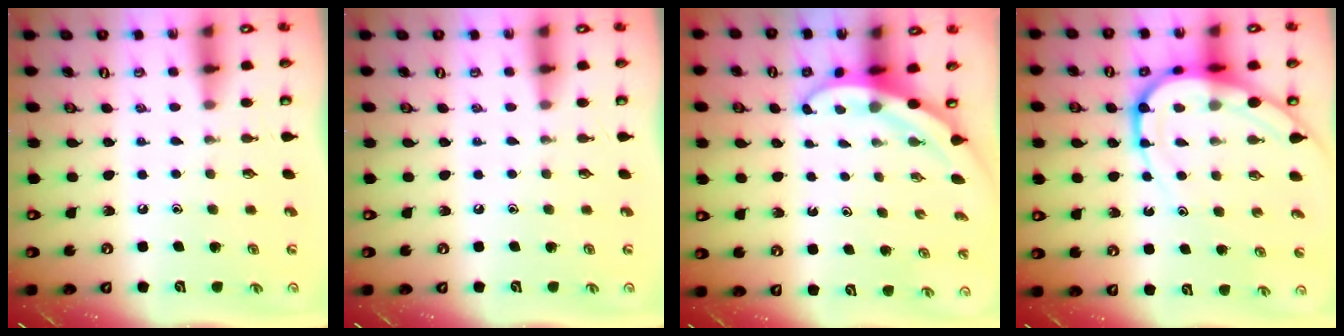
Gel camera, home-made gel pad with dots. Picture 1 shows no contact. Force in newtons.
{"total": 0.0}
{"total": 3.3, "press": 3.3, "slide": 0.1}
{"total": 12.3, "press": 12.2, "slide": 1.2}